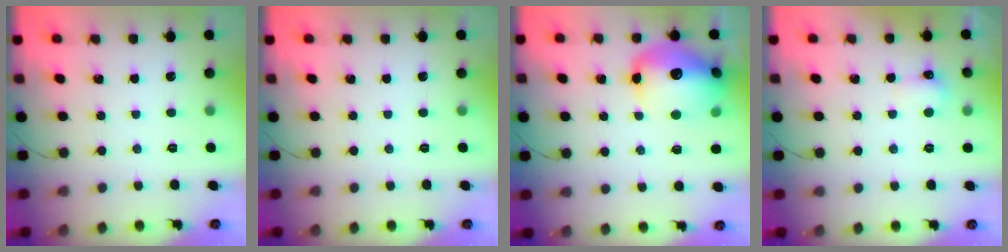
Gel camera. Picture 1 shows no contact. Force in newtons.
{"total": 0.0}
{"total": 19.2, "press": 18.9, "slide": 3.1}
{"total": 4.9, "press": 4.7, "slide": 1.4}